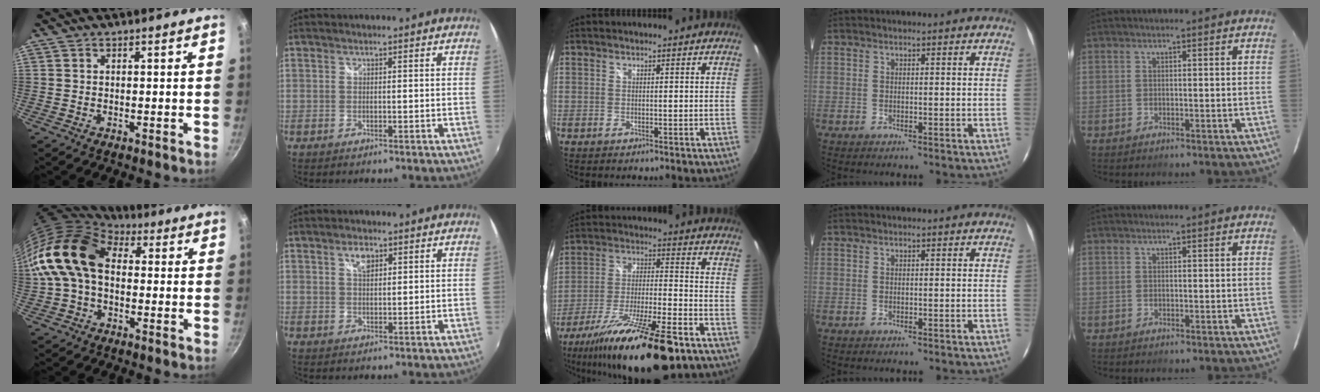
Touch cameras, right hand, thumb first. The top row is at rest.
{"thumb": {"total": 16.4, "force": [1.1, 11.5, 11.6], "torque": [-0.201, 0.032, 0.005]}, "index": {"total": 3.1, "force": [1.6, 1.6, 2.1], "torque": [-0.035, 0.004, 0.027]}, "middle": {"total": 23.1, "force": [-16.0, 4.4, 16.1], "torque": [-0.295, -0.045, -0.264]}}